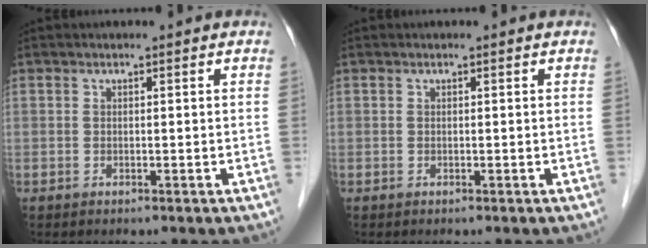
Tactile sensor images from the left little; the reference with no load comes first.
{"total": 0.0}